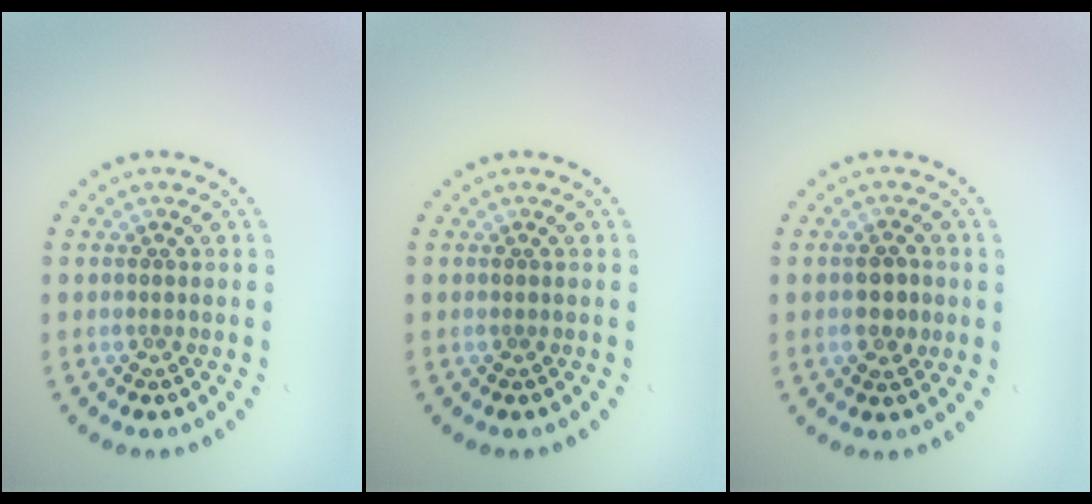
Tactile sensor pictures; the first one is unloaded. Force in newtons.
{"total": 0.0}
{"total": 2.2, "press": 2.2, "slide": 0.1}